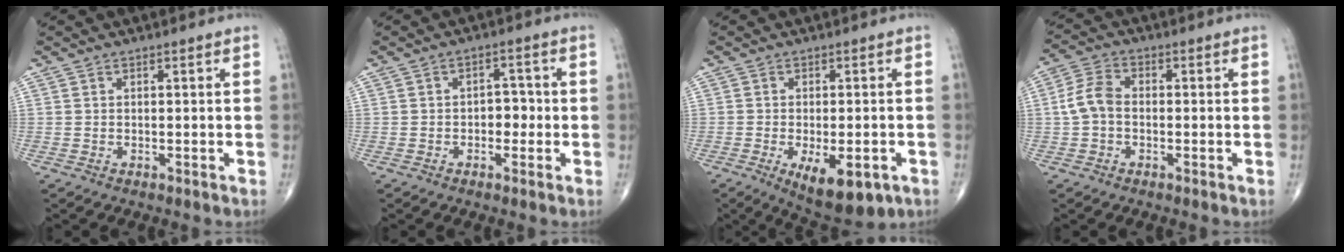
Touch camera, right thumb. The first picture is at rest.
{"total": 3.6, "force": [-0.6, 2.4, 2.6], "torque": [-0.014, 0.012, -0.015]}
{"total": 11.3, "force": [-4.6, 4.9, 9.0], "torque": [-0.127, -0.003, -0.058]}
{"total": 5.7, "force": [-0.5, 3.9, 4.1], "torque": [-0.083, 0.018, -0.019]}